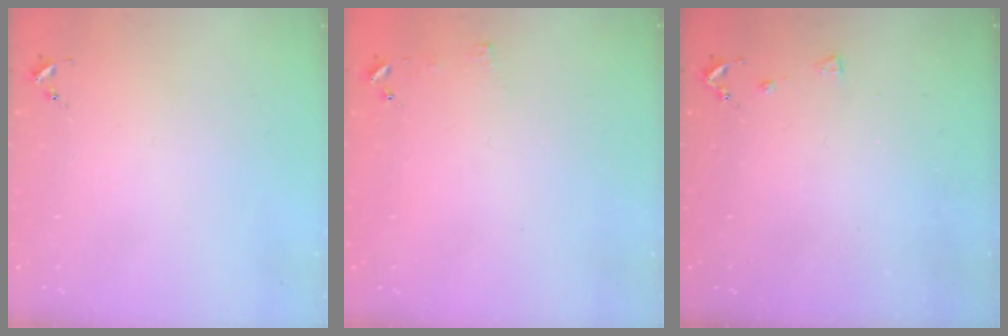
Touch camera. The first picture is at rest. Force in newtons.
{"total": 3.4, "press": 3.3, "slide": 0.3}
{"total": 3.3, "press": 3.3, "slide": 0.6}